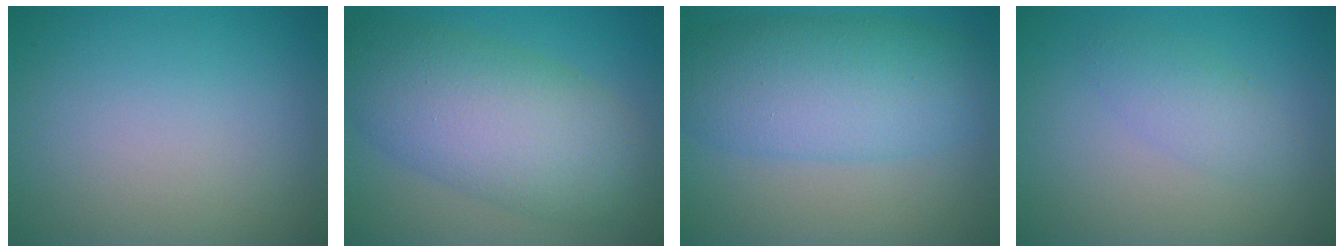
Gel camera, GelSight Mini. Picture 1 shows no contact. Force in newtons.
{"total": 9.4, "press": 9.4, "slide": 0.6}
{"total": 7.6, "press": 7.6, "slide": 0.1}
{"total": 2.0, "press": 2.0, "slide": 0.0}